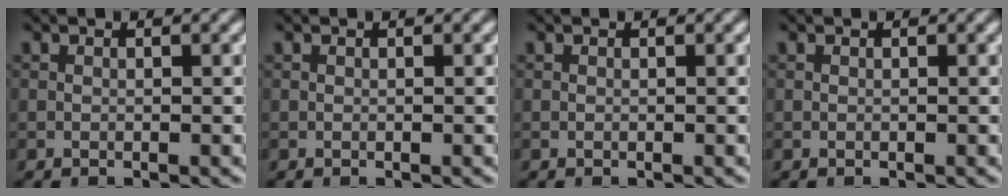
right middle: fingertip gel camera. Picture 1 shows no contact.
{"total": 0.0}
{"total": 0.0}
{"total": 0.0}